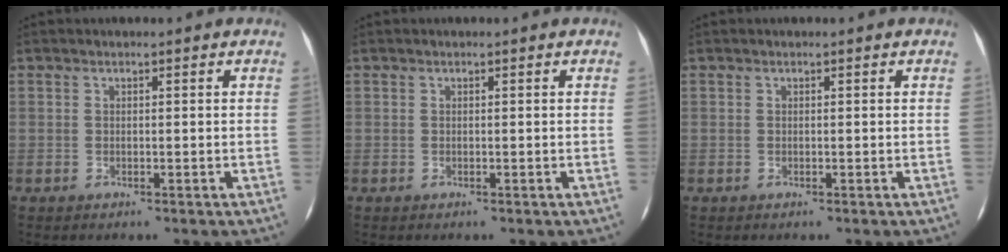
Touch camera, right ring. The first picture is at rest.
{"total": 0.0}
{"total": 0.0}